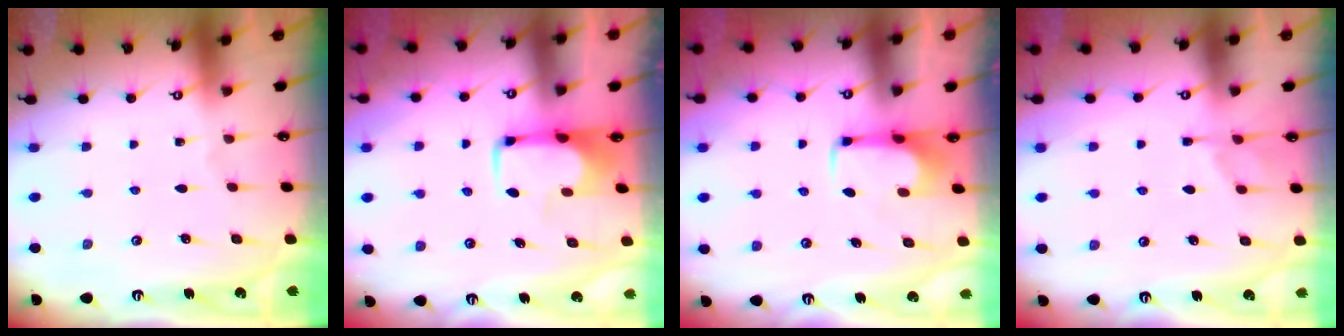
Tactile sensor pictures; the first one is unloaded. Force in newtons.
{"total": 2.0, "press": 1.9, "slide": 0.4}
{"total": 2.0, "press": 2.0, "slide": 0.2}
{"total": 0.9, "press": 0.1, "slide": 0.9}